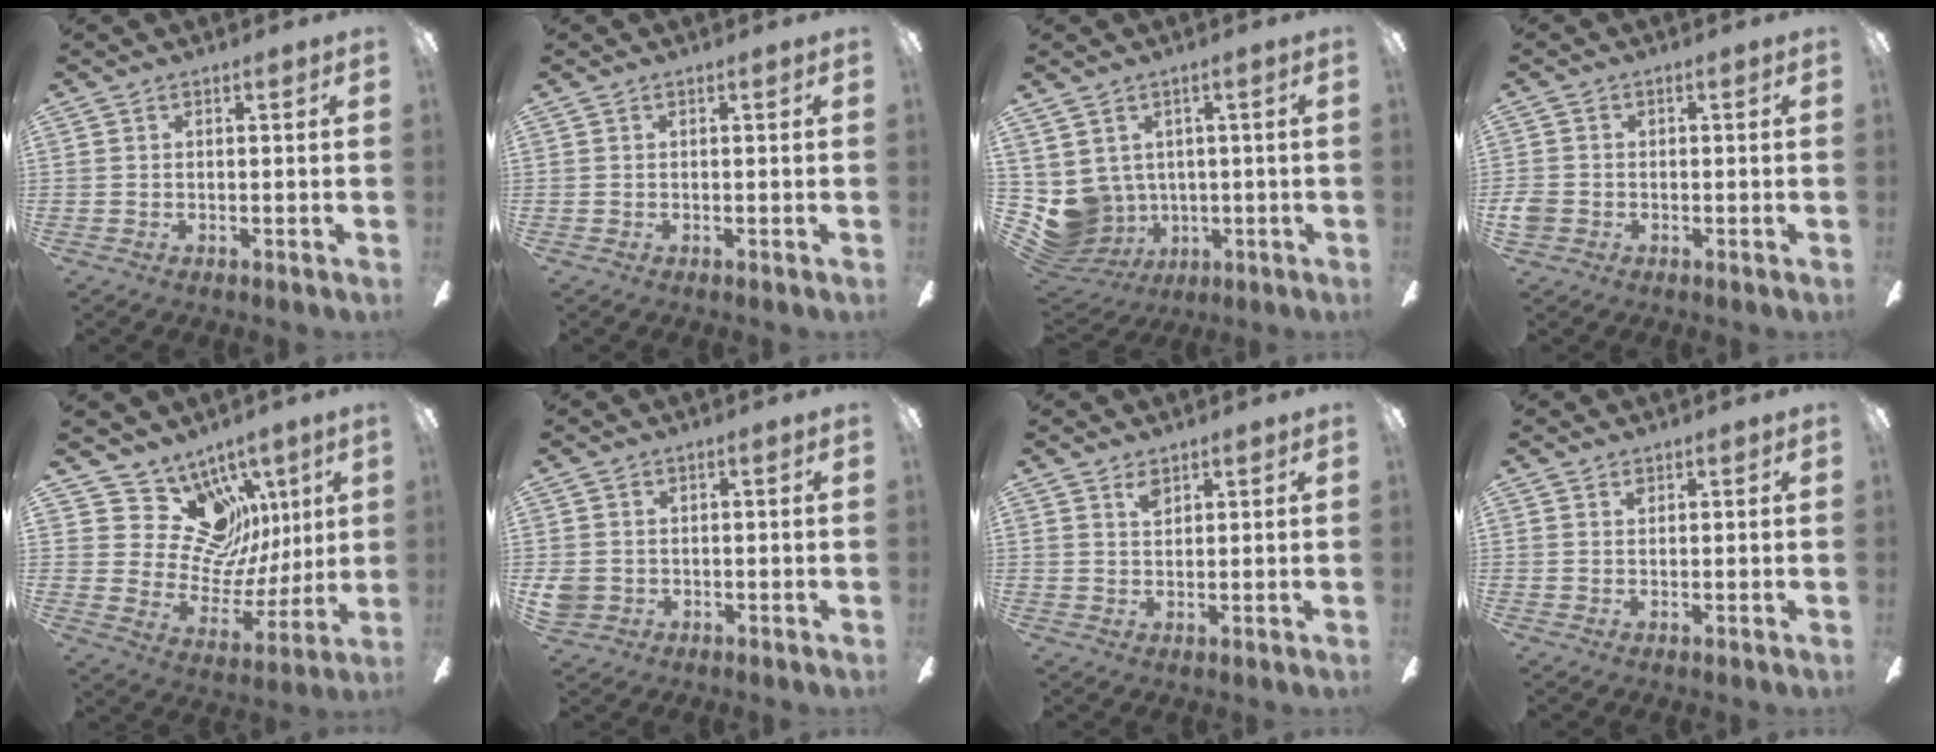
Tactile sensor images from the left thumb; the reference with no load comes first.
{"total": 0.0}
{"total": 6.9, "force": [1.1, 6.7, 1.1], "torque": [-0.081, -0.025, 0.027]}
{"total": 3.3, "force": [-0.9, 2.8, 1.5], "torque": [-0.030, 0.006, -0.017]}
{"total": 16.3, "force": [7.6, 13.1, 6.2], "torque": [-0.104, -0.047, 0.155]}
{"total": 3.5, "force": [-0.1, 3.3, 1.1], "torque": [-0.021, 0.001, -0.001]}
{"total": 2.8, "force": [2.0, 1.3, 1.4], "torque": [-0.023, -0.003, 0.035]}
{"total": 0.9, "force": [0.8, 0.5, 0.3], "torque": [-0.007, 0.000, 0.014]}